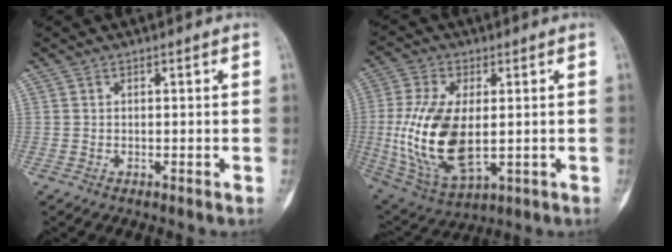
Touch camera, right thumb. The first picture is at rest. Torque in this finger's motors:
{"motor_torque": [2.33, 2.00, 1.14, -1.44, 0.44]}